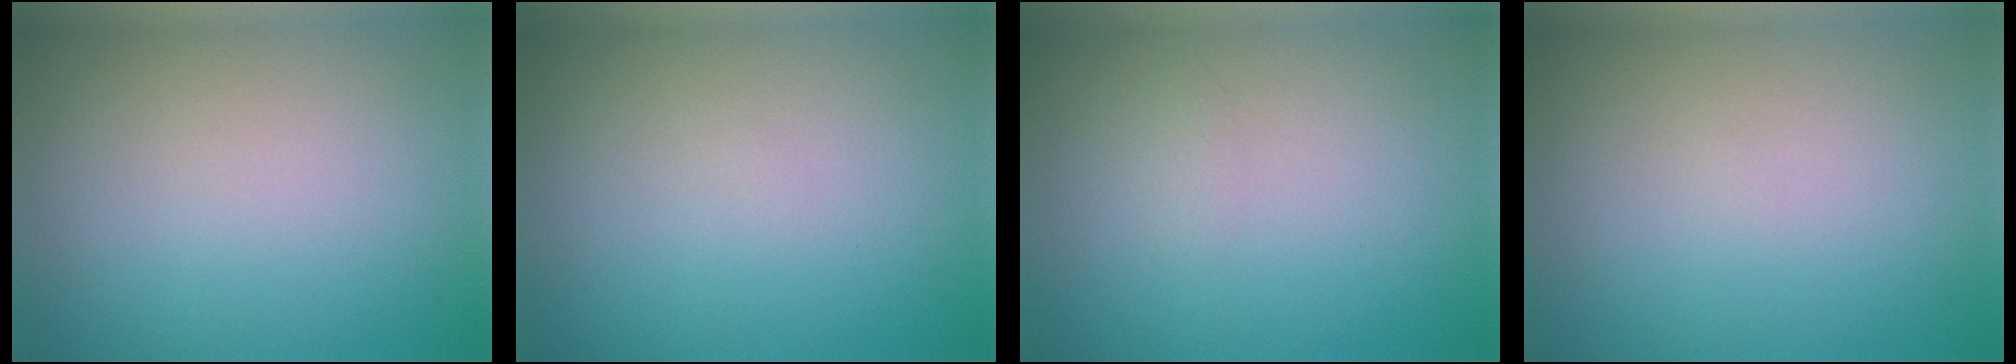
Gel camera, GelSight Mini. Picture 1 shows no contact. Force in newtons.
{"total": 0.0}
{"total": 0.6, "press": 0.6, "slide": 0.0}
{"total": 0.0}